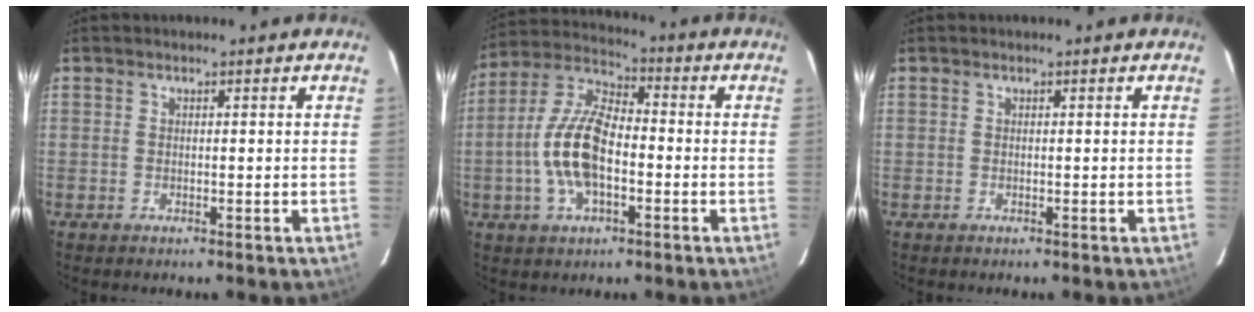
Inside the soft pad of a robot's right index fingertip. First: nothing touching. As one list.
[{"total": 13.1, "force": [-2.8, 6.1, 11.2], "torque": [-0.240, 0.009, -0.057]}, {"total": 0.0}]